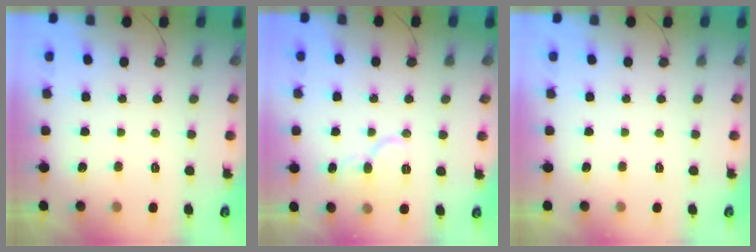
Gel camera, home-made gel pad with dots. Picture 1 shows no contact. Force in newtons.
{"total": 8.0, "press": 8.0, "slide": 0.9}
{"total": 0.0}